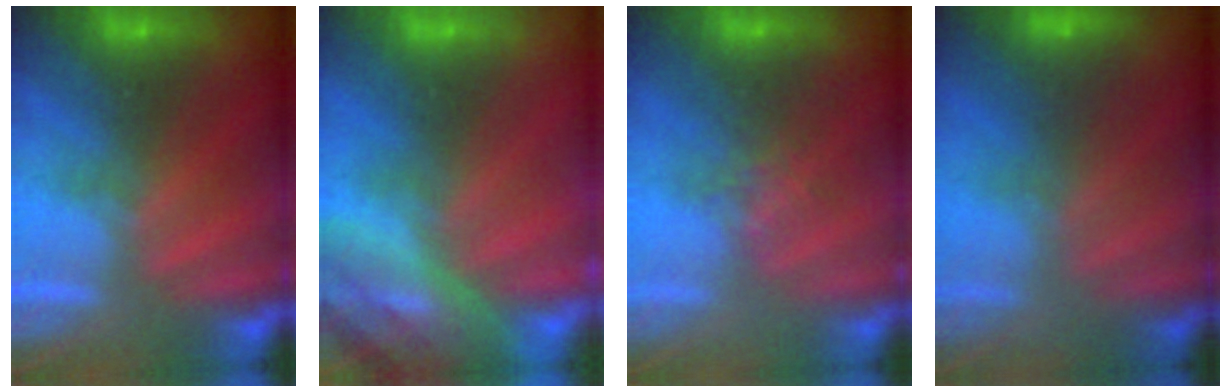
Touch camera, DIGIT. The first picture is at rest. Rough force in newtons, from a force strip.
{"total": 9.7}
{"total": 3.8}
{"total": 2.4}